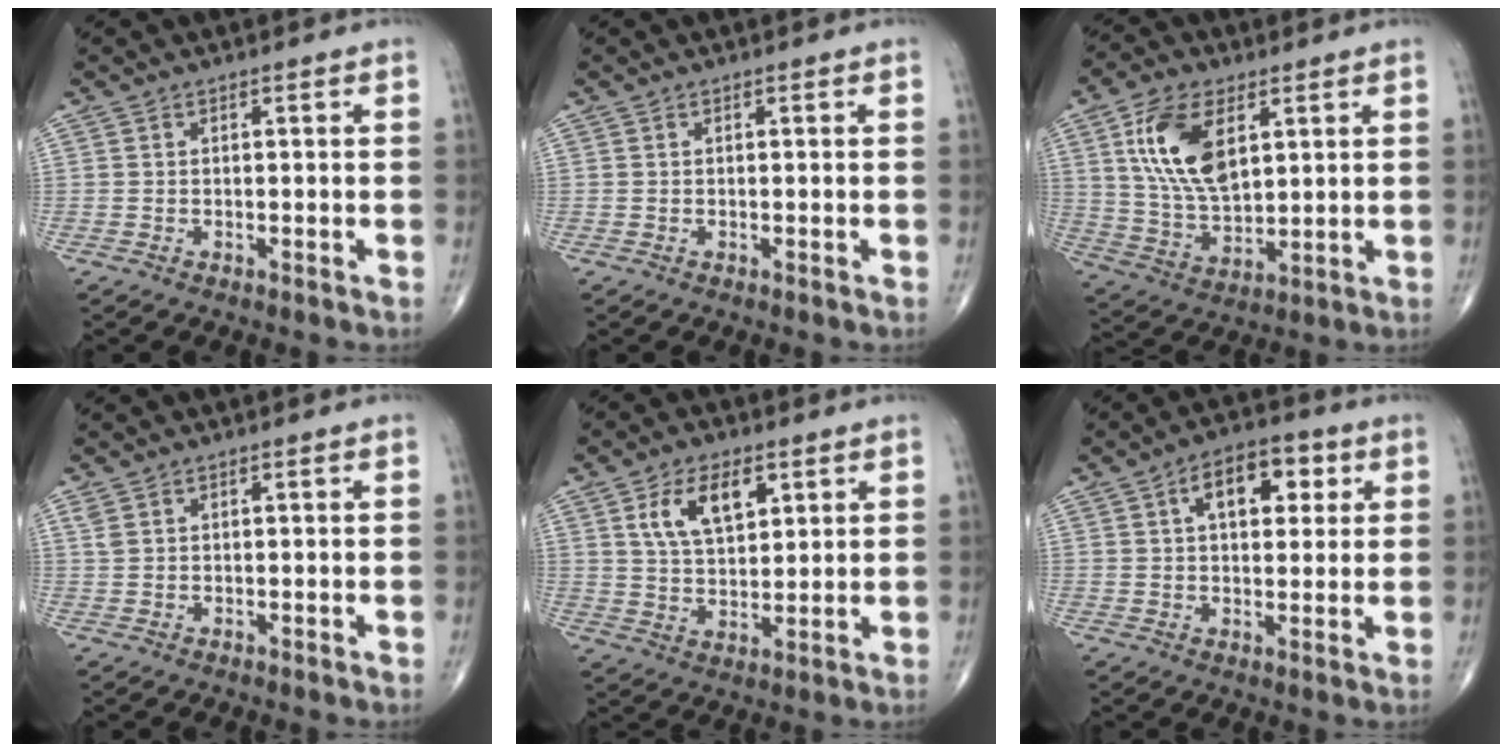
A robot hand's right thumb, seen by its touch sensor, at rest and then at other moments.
{"total": 0.0}
{"total": 14.4, "force": [5.0, 7.6, 11.2], "torque": [-0.206, -0.017, 0.103]}
{"total": 1.4, "force": [0.8, 0.8, 0.8], "torque": [-0.019, 0.007, 0.023]}
{"total": 9.8, "force": [4.2, 5.2, 7.1], "torque": [-0.108, -0.016, 0.080]}
{"total": 10.3, "force": [3.4, 5.8, 7.8], "torque": [-0.085, 0.008, 0.047]}